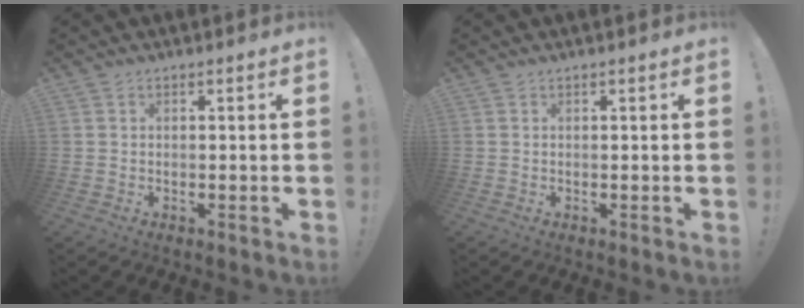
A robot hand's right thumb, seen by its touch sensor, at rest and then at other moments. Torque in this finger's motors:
{"motor_torque": [-0.02, 0.10, 0.07, -0.11, -0.01]}